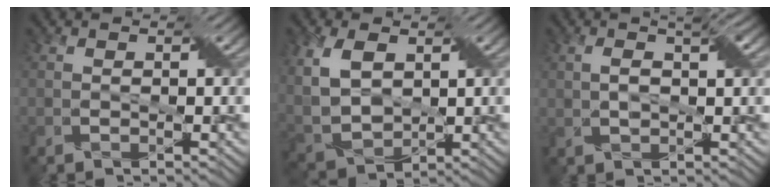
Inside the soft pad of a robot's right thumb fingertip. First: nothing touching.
{"total": 8.6, "force": [2.8, 5.5, 6.1], "torque": [-0.166, 0.003, 0.057]}
{"total": 3.7, "force": [1.1, 1.3, 3.3], "torque": [-0.069, 0.009, 0.020]}